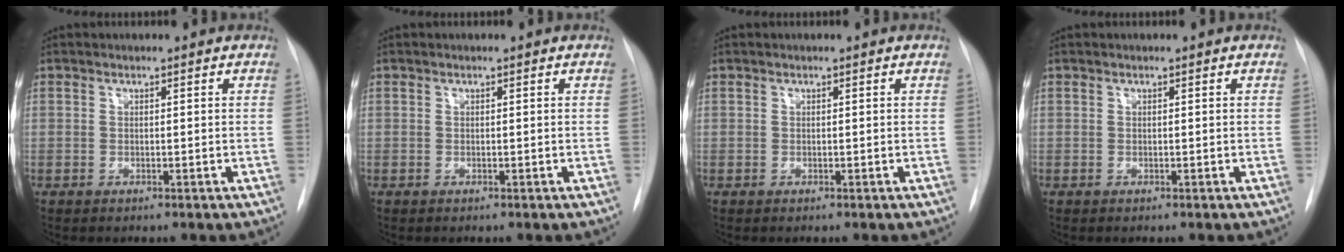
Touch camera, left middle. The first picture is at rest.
{"total": 0.0}
{"total": 0.0}
{"total": 0.0}